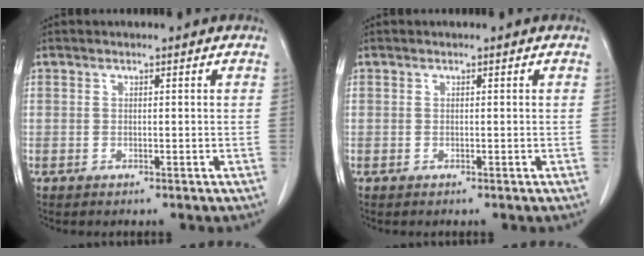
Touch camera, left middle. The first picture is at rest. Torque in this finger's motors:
{"motor_torque": [0.31, -0.46, 0.05, 0.01]}